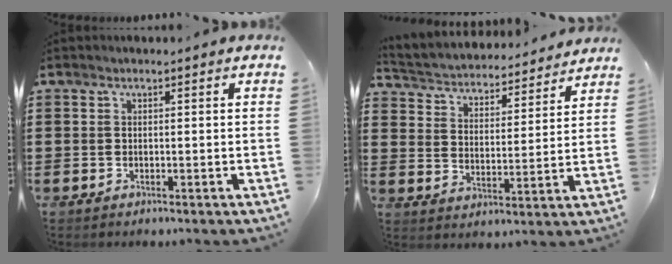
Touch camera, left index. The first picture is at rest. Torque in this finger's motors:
{"motor_torque": [0.82, -1.31, -0.01, 0.09]}